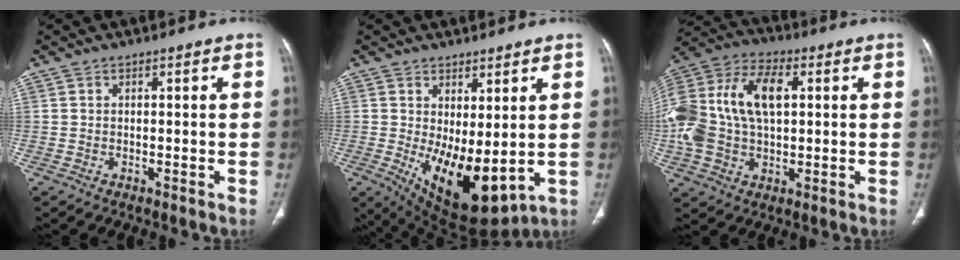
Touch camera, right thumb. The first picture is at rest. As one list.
[{"total": 13.3, "force": [-0.4, 6.0, 11.9], "torque": [-0.181, -0.027, 0.018]}, {"total": 21.6, "force": [2.9, 13.2, 16.9], "torque": [-0.371, 0.025, 0.048]}]